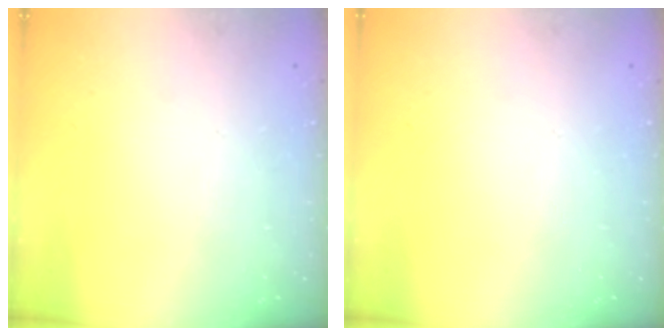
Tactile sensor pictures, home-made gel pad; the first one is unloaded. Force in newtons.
{"total": 0.0}